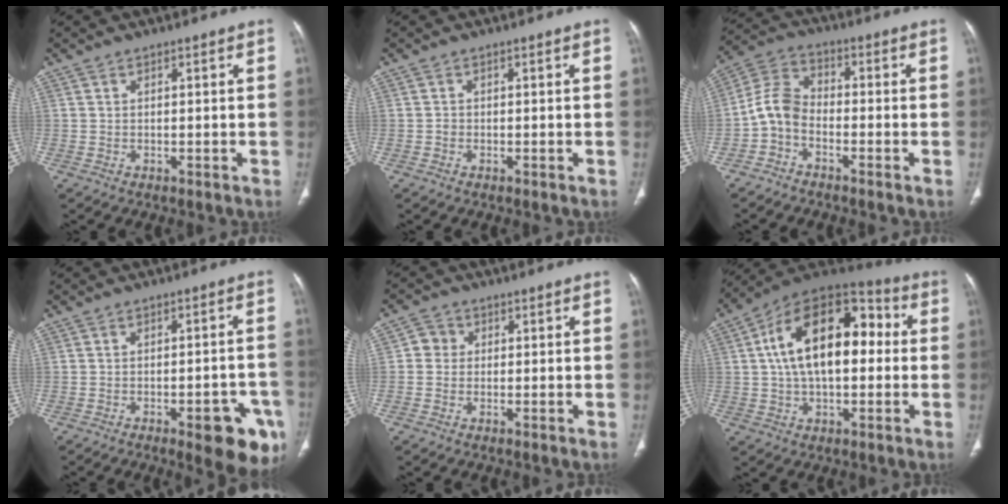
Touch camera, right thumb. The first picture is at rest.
{"total": 0.6, "force": [-0.3, 0.5, 0.2], "torque": [0.000, 0.002, -0.007]}
{"total": 6.4, "force": [-2.5, 4.0, 4.3], "torque": [-0.083, 0.033, -0.067]}
{"total": 11.4, "force": [-5.5, 3.9, 9.2], "torque": [-0.080, 0.022, -0.061]}
{"total": 3.0, "force": [0.2, 2.8, 0.9], "torque": [0.003, 0.007, -0.003]}
{"total": 20.5, "force": [2.4, 11.6, 16.7], "torque": [-0.252, 0.042, 0.029]}